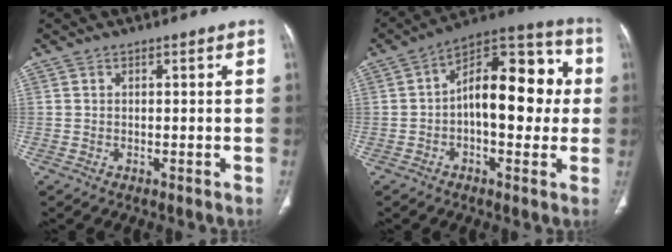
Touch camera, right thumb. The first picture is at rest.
{"total": 18.5, "force": [0.6, 9.5, 15.8], "torque": [-0.201, 0.043, 0.002]}